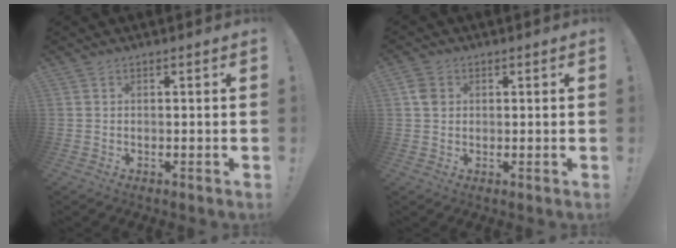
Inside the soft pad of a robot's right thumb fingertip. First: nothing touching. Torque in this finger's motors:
{"motor_torque": [-0.06, 0.20, 0.32, -0.01, 0.03]}